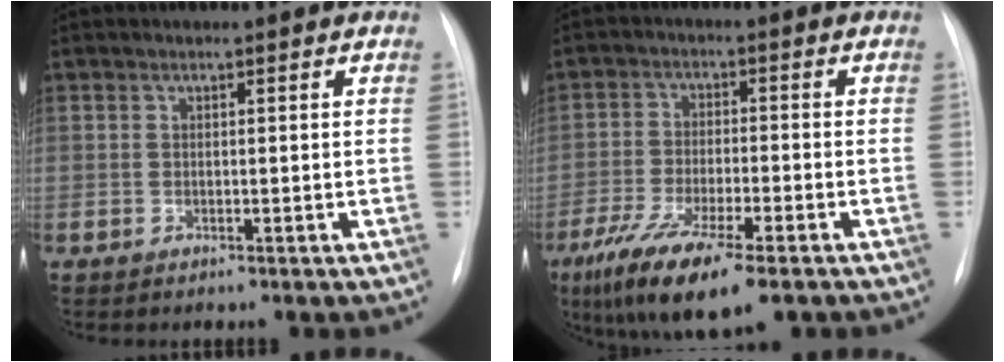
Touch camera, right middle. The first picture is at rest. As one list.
[{"total": 12.8, "force": [-8.1, 2.5, 9.6], "torque": [-0.175, -0.033, -0.135]}]